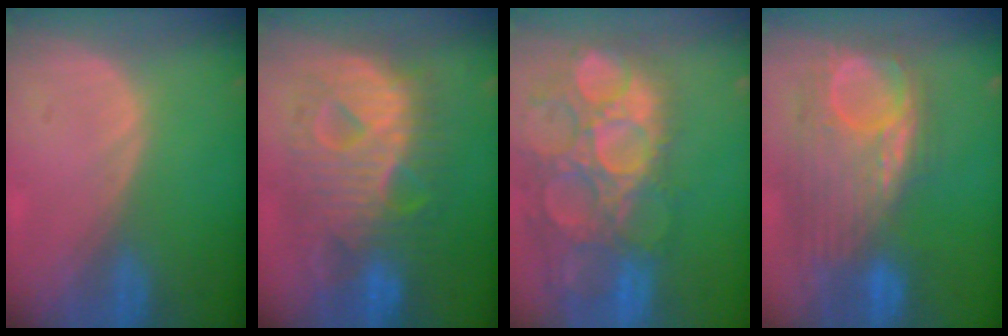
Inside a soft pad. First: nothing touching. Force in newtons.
{"total": 12.6, "press": 12.6, "slide": 1.2}
{"total": 15.4, "press": 12.7, "slide": 8.7}
{"total": 11.5, "press": 10.4, "slide": 4.9}